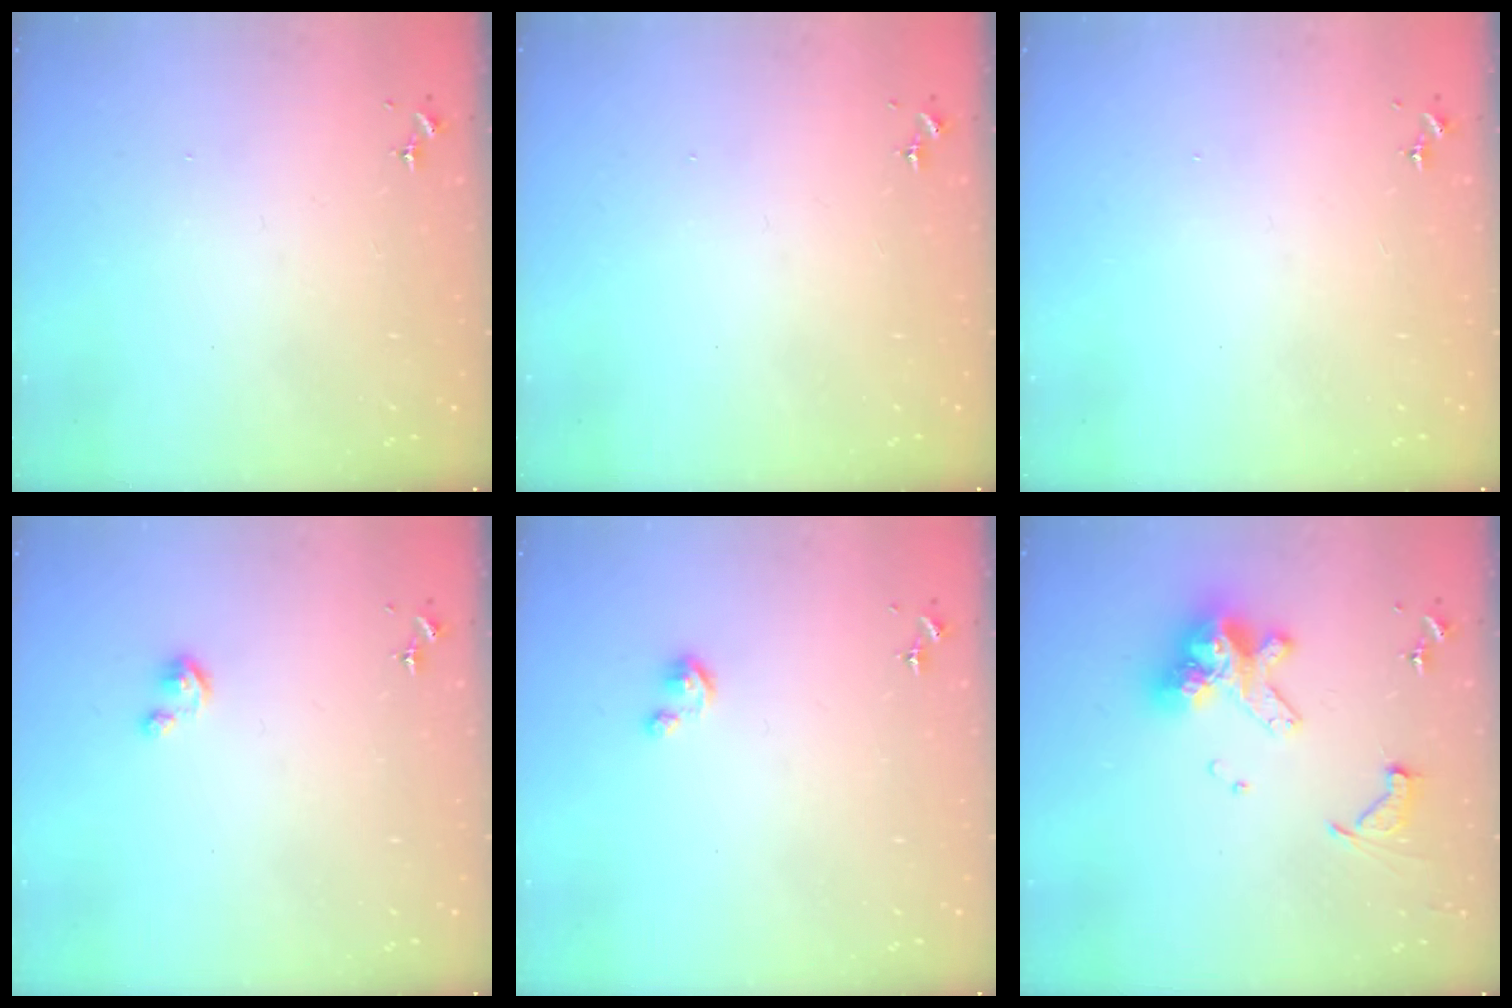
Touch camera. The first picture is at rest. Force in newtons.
{"total": 0.0}
{"total": 0.0}
{"total": 2.6, "press": 2.6, "slide": 0.3}
{"total": 2.6, "press": 2.6, "slide": 0.3}
{"total": 14.8, "press": 14.7, "slide": 1.6}